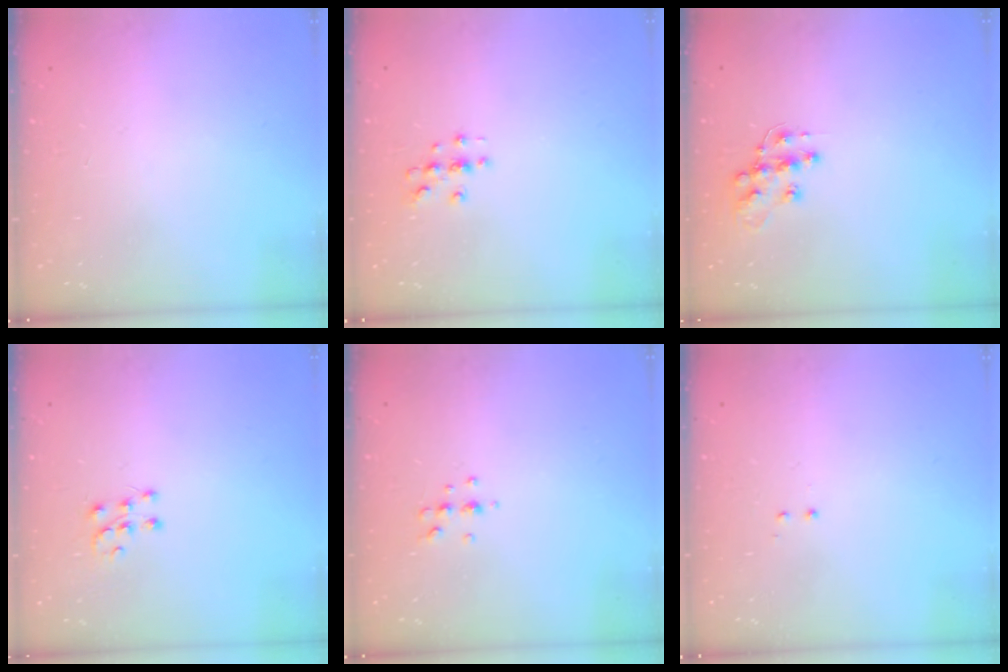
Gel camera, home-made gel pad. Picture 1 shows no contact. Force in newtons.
{"total": 3.0, "press": 3.0, "slide": 0.3}
{"total": 10.7, "press": 10.7, "slide": 0.7}
{"total": 6.0, "press": 5.9, "slide": 0.4}
{"total": 5.2, "press": 5.0, "slide": 1.1}
{"total": 0.5, "press": 0.5, "slide": 0.3}